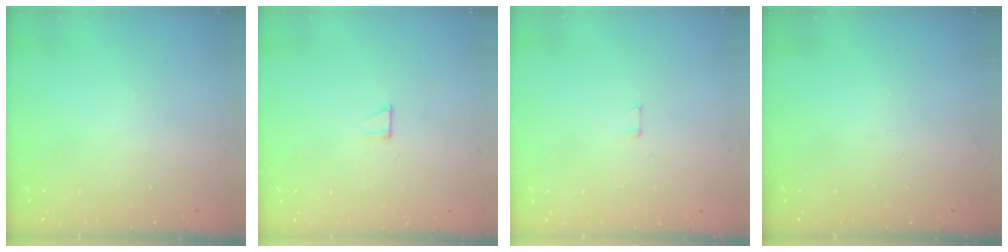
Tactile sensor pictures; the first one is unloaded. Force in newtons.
{"total": 3.6, "press": 3.6, "slide": 0.3}
{"total": 2.9, "press": 2.9, "slide": 0.2}
{"total": 0.0}